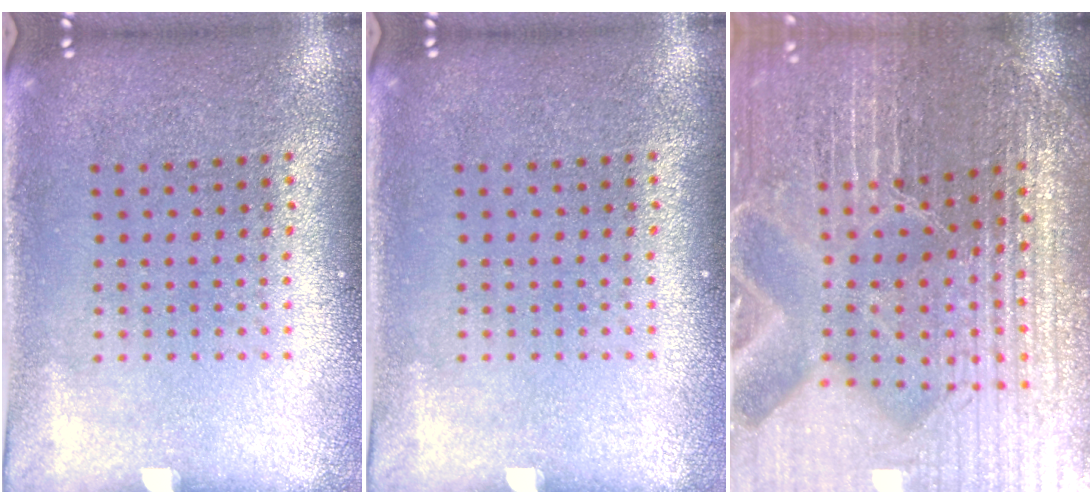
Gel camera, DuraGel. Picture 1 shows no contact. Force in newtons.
{"total": 0.0}
{"total": 4.9, "press": 4.7, "slide": 1.4}